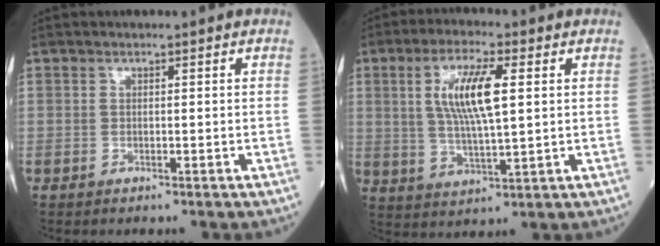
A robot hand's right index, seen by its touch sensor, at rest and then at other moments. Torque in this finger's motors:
{"motor_torque": [0.59, -0.17, 0.53, 0.15]}